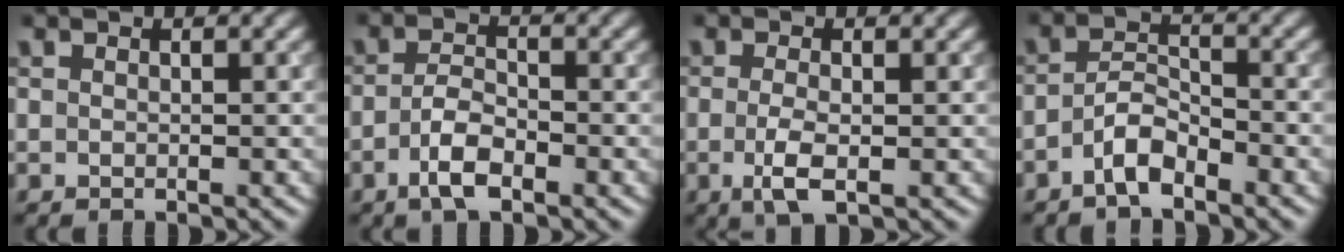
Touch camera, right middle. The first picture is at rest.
{"total": 3.2, "force": [-1.6, 1.2, 2.5], "torque": [-0.052, 0.001, -0.036]}
{"total": 2.8, "force": [-0.7, 0.9, 2.6], "torque": [-0.059, -0.010, -0.014]}
{"total": 3.1, "force": [-2.1, 1.1, 2.0], "torque": [-0.039, 0.009, -0.045]}